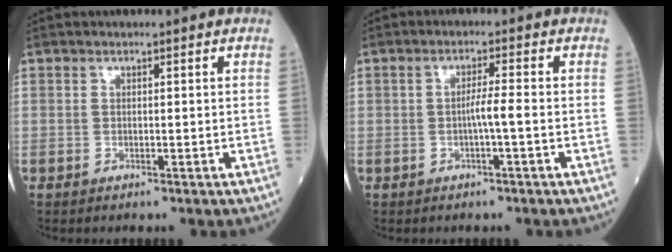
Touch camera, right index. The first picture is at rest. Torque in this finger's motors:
{"motor_torque": [0.40, -0.12, 0.30, 0.07]}